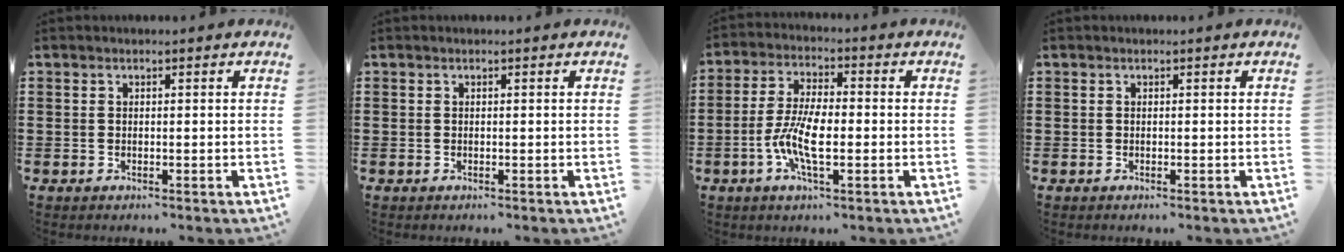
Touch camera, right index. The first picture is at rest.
{"total": 0.0}
{"total": 7.8, "force": [-2.1, 2.5, 7.1], "torque": [-0.160, -0.012, -0.045]}
{"total": 0.0}